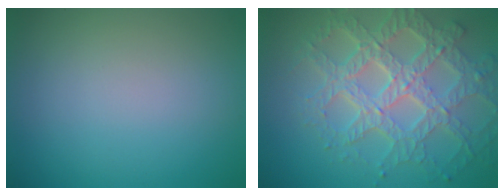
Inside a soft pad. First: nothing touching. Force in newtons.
{"total": 8.1, "press": 6.0, "slide": 5.5}